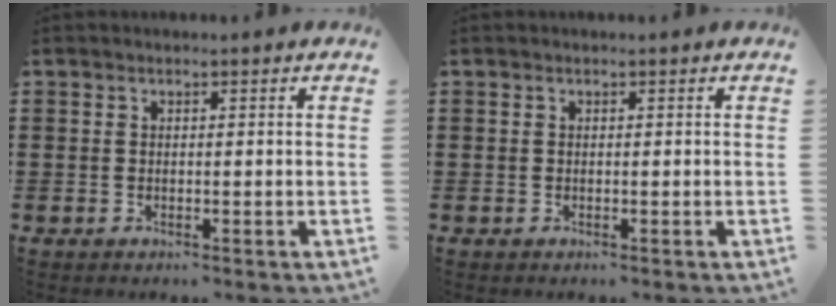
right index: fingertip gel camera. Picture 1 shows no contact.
{"total": 0.0}